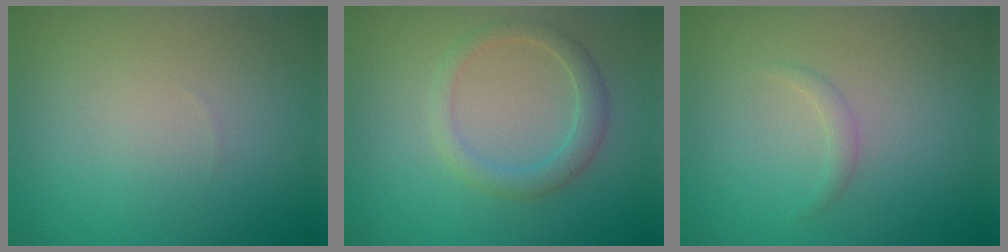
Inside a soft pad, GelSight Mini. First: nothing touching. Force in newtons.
{"total": 2.3, "press": 2.3, "slide": 0.1}
{"total": 0.8, "press": 0.8, "slide": 0.0}